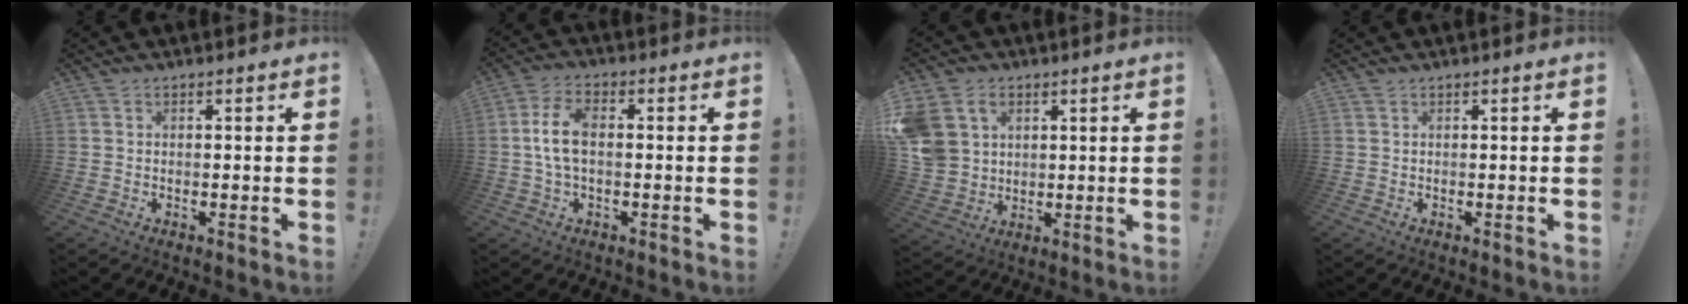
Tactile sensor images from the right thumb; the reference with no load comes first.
{"total": 8.4, "force": [0.4, 4.5, 7.1], "torque": [-0.139, 0.004, 0.010]}
{"total": 11.7, "force": [4.8, 9.2, 5.3], "torque": [-0.113, -0.021, 0.101]}
{"total": 0.0}